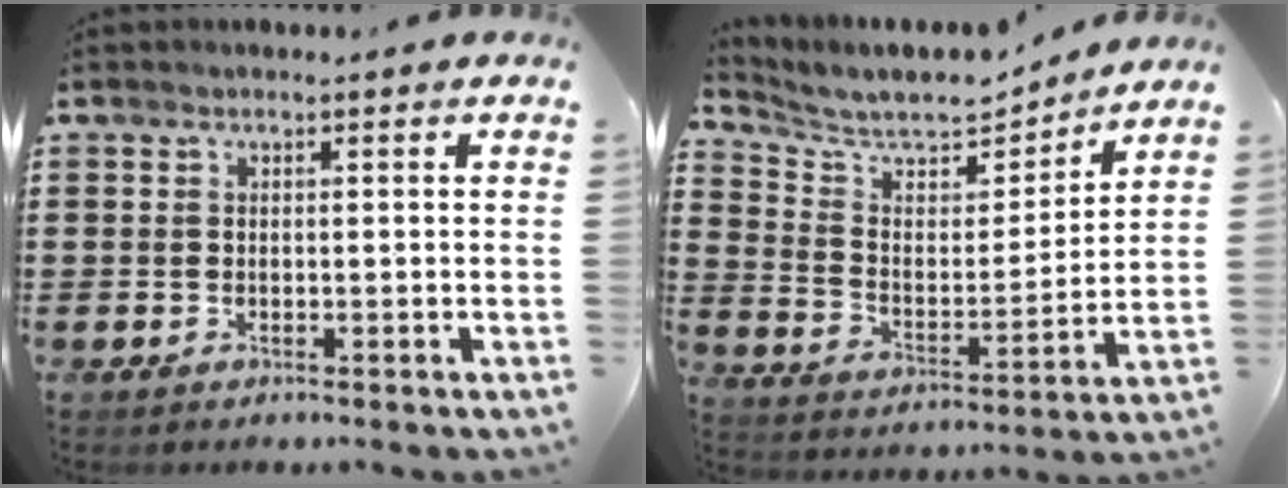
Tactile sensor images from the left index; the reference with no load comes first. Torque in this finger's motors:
{"motor_torque": [0.28, 0.11, 0.06, 0.05]}